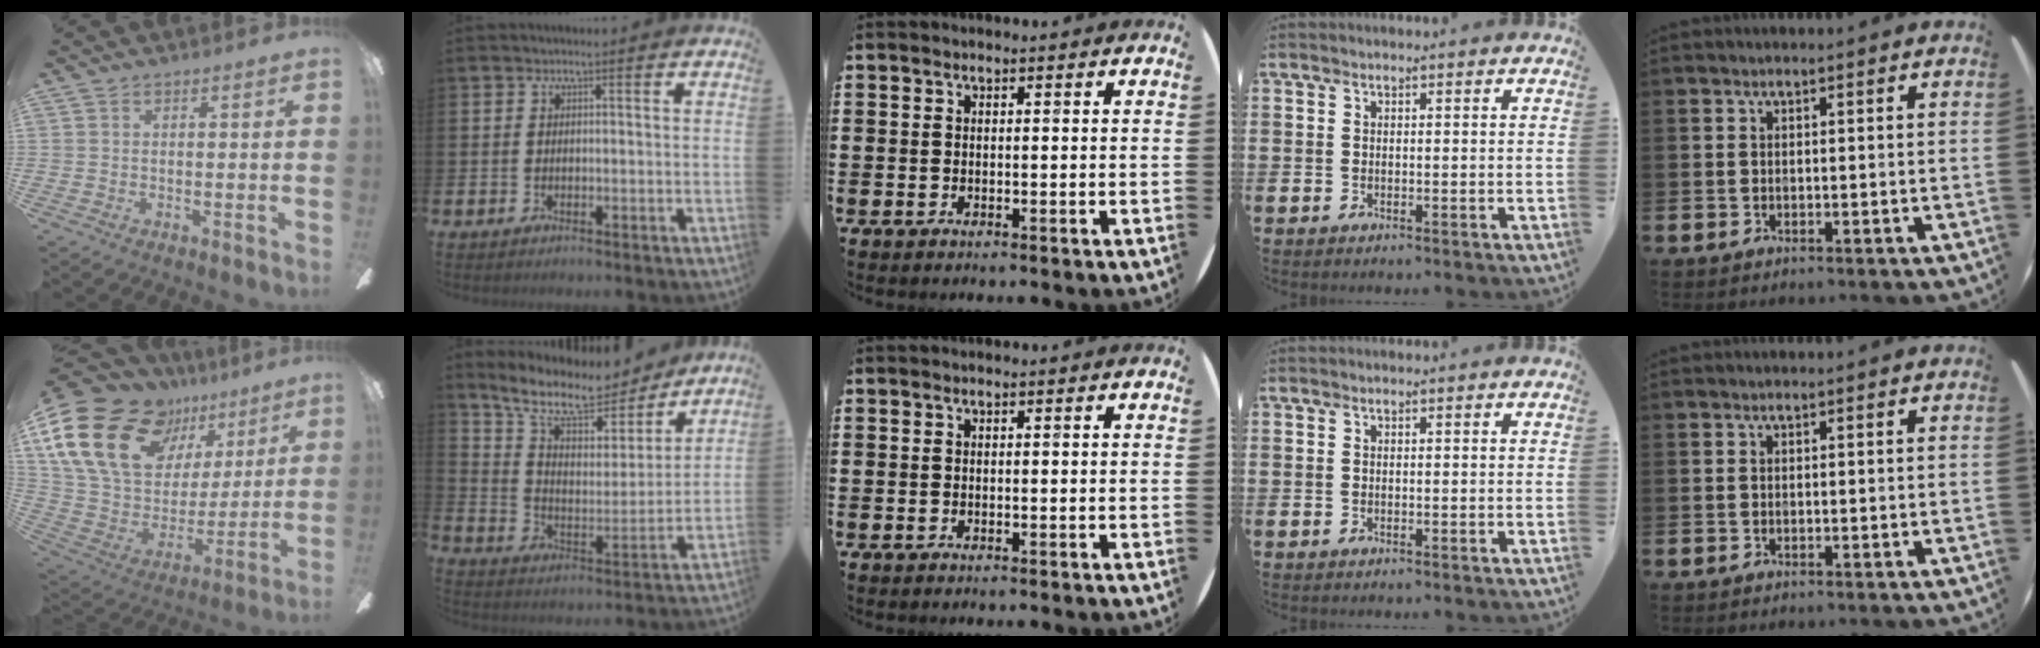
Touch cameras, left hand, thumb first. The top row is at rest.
{"thumb": {"total": 24.8, "force": [14.0, 15.3, 13.6], "torque": [-0.281, -0.071, 0.269]}, "index": {"total": 11.0, "force": [9.6, 3.5, 4.1], "torque": [-0.113, -0.064, 0.165]}}